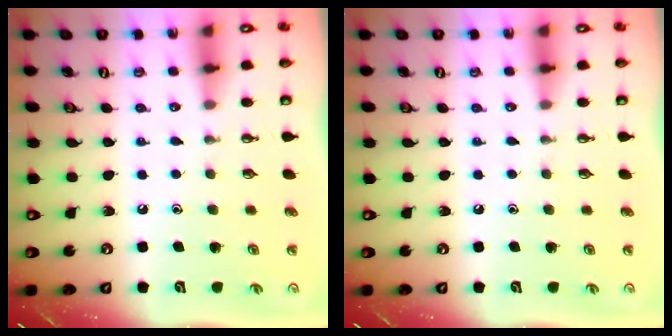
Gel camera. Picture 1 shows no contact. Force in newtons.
{"total": 0.0}